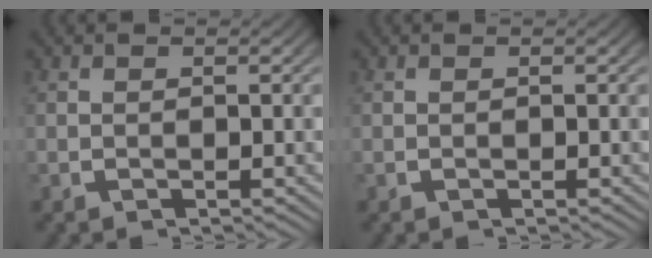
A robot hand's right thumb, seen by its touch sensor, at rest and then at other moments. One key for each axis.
{"total": 0.0}